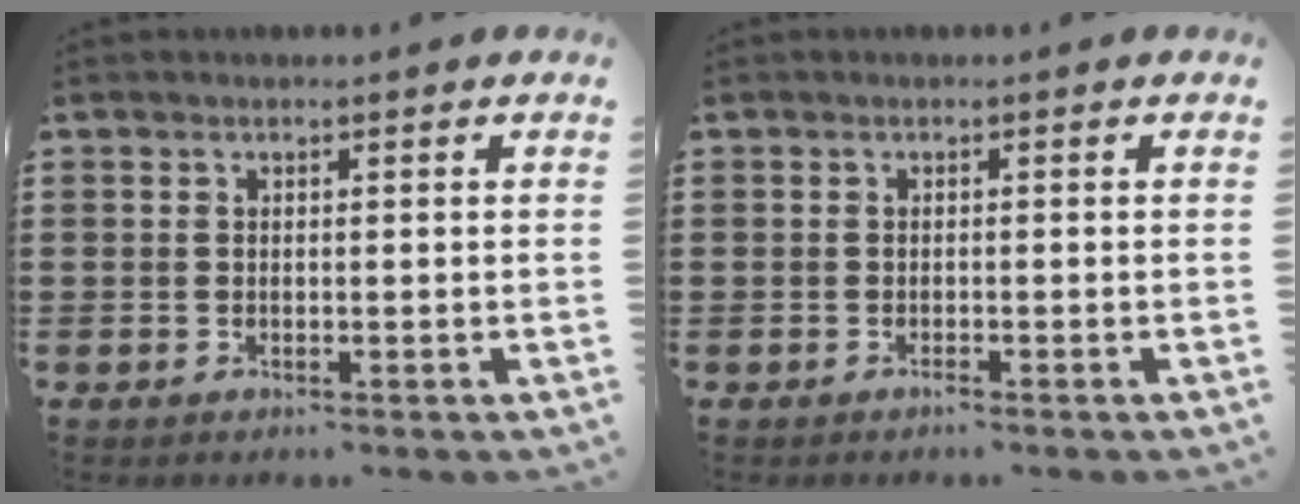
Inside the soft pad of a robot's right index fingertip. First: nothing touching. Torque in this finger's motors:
{"motor_torque": [-0.74, 0.92, -0.86, -0.21]}